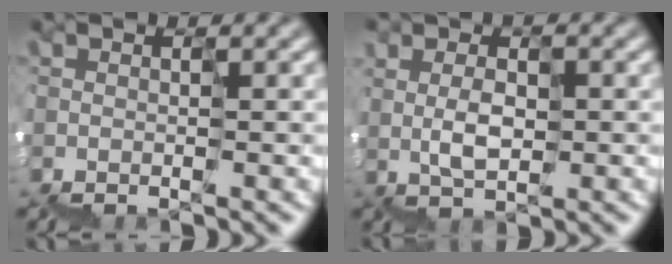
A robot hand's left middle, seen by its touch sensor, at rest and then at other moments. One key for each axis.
{"total": 1.5, "fx": 1.4, "fy": 0.4, "fz": 0.3, "tx": -0.004, "ty": 0.012, "tz": 0.033}